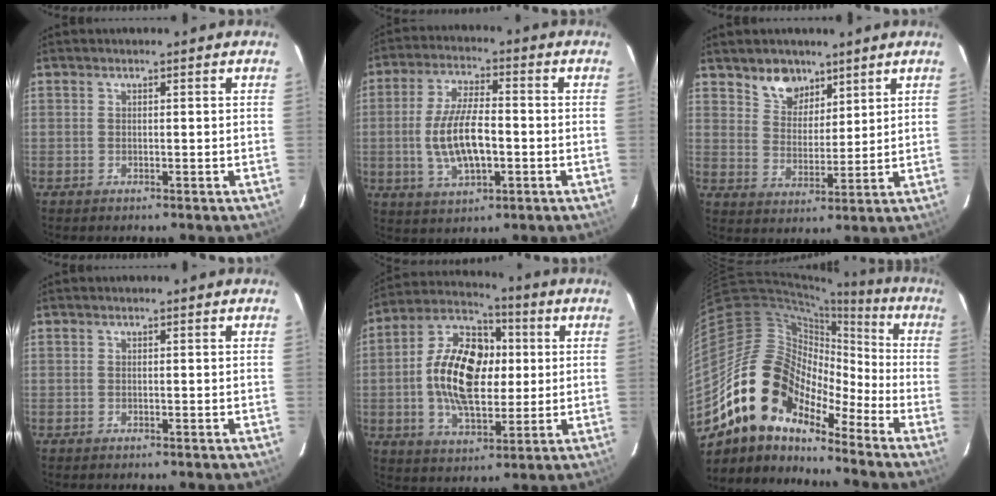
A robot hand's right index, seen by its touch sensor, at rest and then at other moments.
{"total": 11.6, "force": [-1.8, 4.7, 10.5], "torque": [-0.209, 0.000, -0.026]}
{"total": 7.0, "force": [5.2, 4.3, 2.0], "torque": [-0.030, 0.013, 0.099]}
{"total": 0.0}
{"total": 17.7, "force": [0.7, 10.5, 14.2], "torque": [-0.277, 0.022, 0.010]}
{"total": 15.5, "force": [-11.5, 7.6, 7.1], "torque": [-0.127, 0.014, -0.227]}